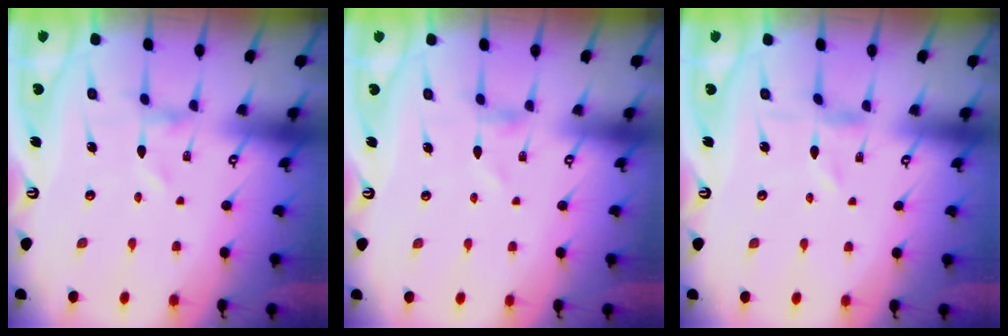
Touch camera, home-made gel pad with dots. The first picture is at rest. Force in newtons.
{"total": 2.3, "press": 2.3, "slide": 0.3}
{"total": 1.0, "press": 1.0, "slide": 0.2}